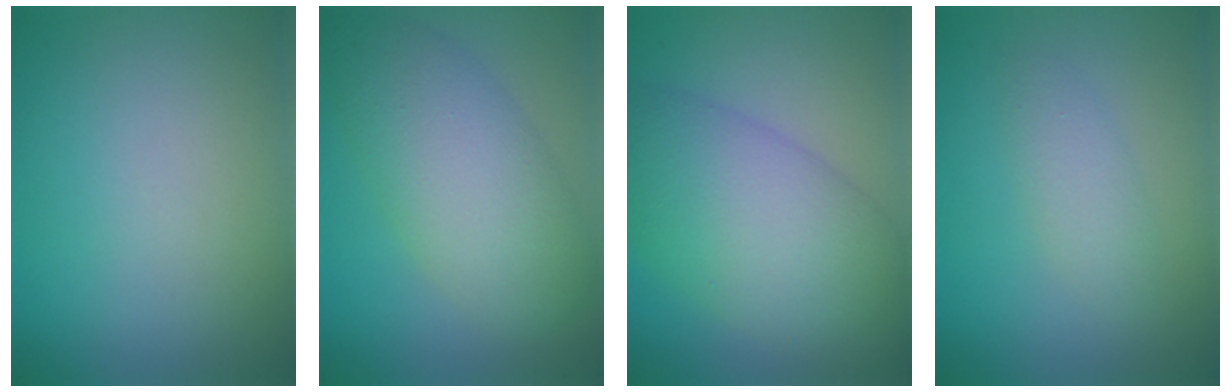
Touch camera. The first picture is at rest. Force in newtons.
{"total": 7.5, "press": 7.5, "slide": 0.3}
{"total": 9.9, "press": 9.9, "slide": 0.1}
{"total": 1.9, "press": 1.9, "slide": 0.1}